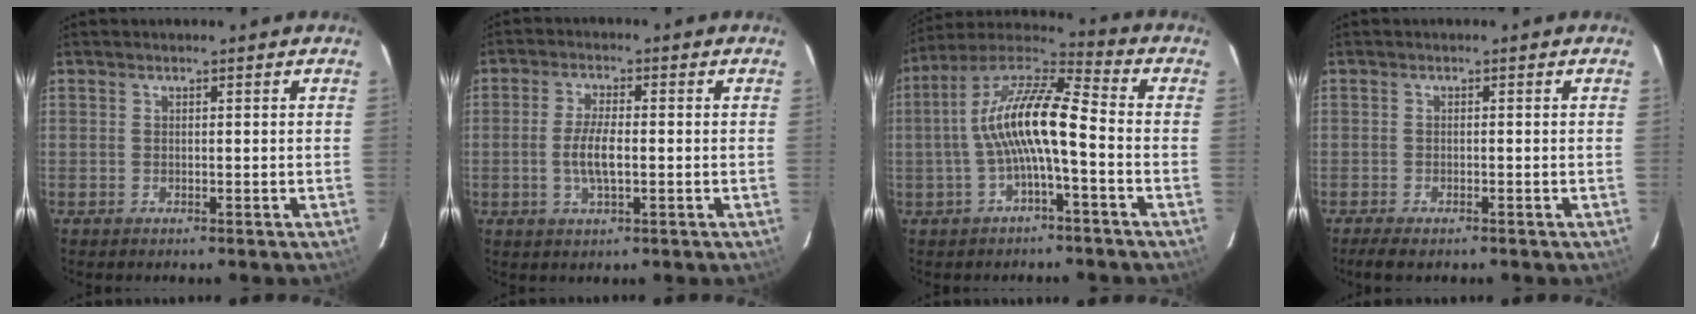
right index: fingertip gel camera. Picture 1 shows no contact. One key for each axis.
{"total": 5.3, "fx": -0.8, "fy": 1.6, "fz": 5.0, "tx": -0.100, "ty": -0.001, "tz": -0.015}
{"total": 12.9, "fx": -2.0, "fy": 2.6, "fz": 12.5, "tx": -0.244, "ty": 0.019, "tz": -0.041}
{"total": 3.3, "fx": -2.6, "fy": 0.8, "fz": 1.9, "tx": -0.046, "ty": -0.012, "tz": -0.043}